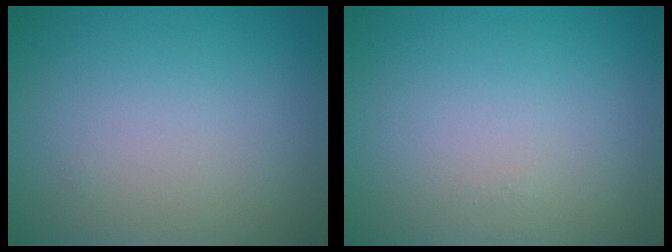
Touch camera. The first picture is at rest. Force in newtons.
{"total": 0.0}